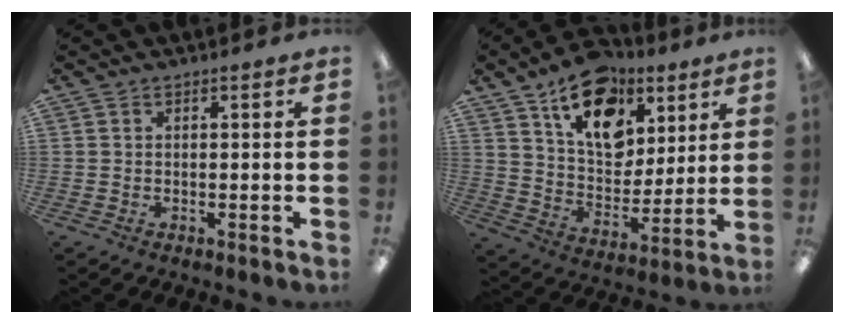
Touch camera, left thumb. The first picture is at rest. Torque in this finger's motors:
{"motor_torque": [0.37, 0.63, 1.34, -1.43, 0.12]}